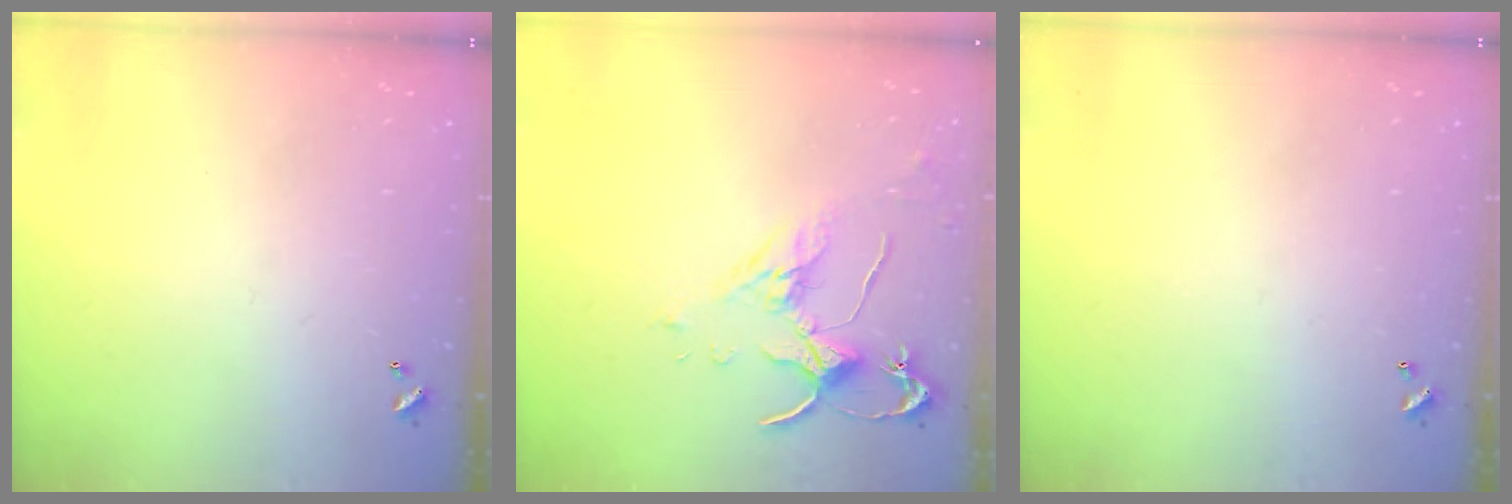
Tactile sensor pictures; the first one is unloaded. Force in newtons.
{"total": 3.4, "press": 3.4, "slide": 0.7}
{"total": 0.0}